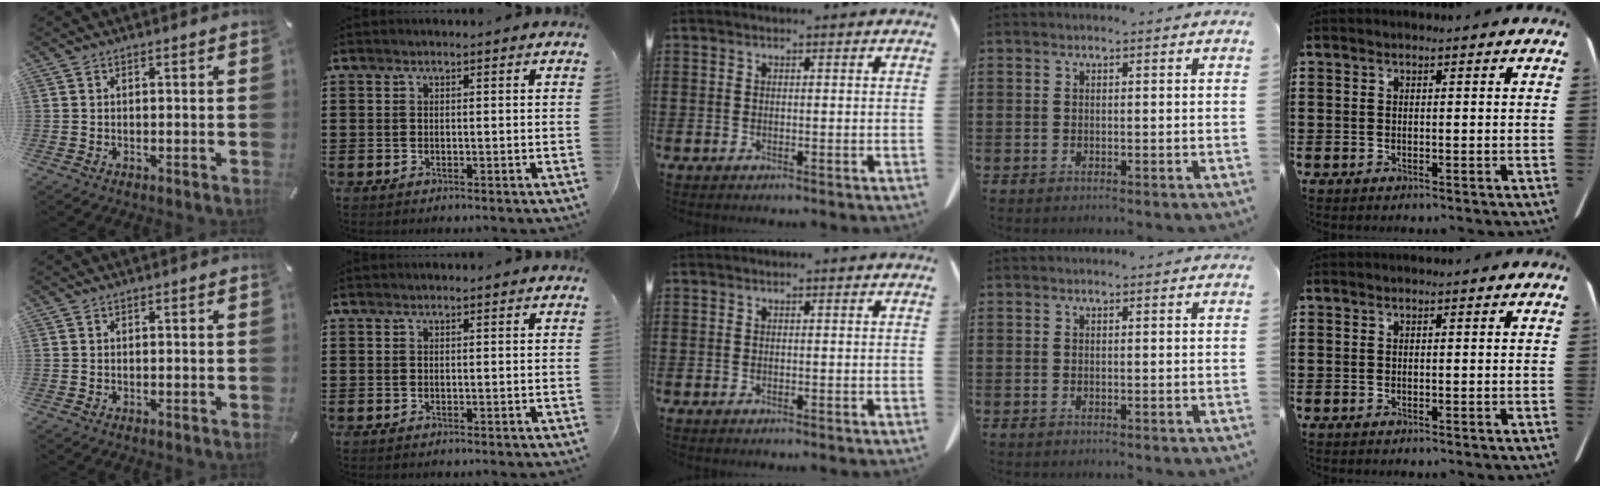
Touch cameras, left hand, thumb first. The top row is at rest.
{}